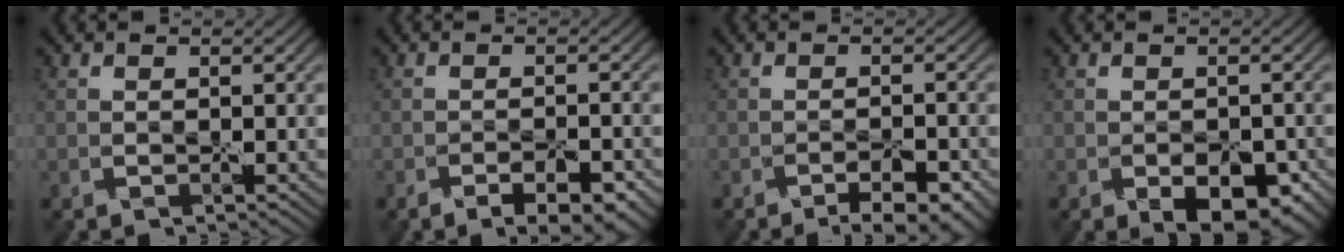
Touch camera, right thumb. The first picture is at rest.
{"total": 4.4, "force": [-3.1, 1.0, 2.9], "torque": [-0.031, 0.002, -0.042]}
{"total": 4.0, "force": [-3.1, 0.7, 2.4], "torque": [-0.024, 0.005, -0.042]}
{"total": 5.1, "force": [-2.6, 2.7, 3.4], "torque": [-0.048, -0.012, -0.025]}